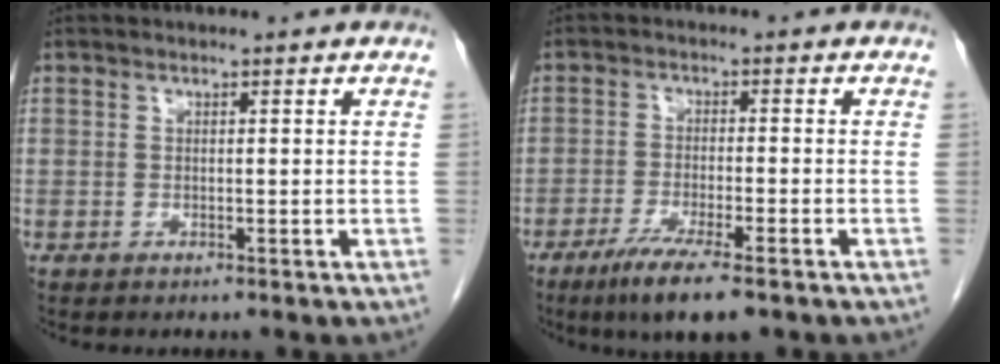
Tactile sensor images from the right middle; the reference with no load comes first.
{"total": 7.2, "force": [-4.9, 0.7, 5.2], "torque": [-0.091, -0.019, -0.078]}